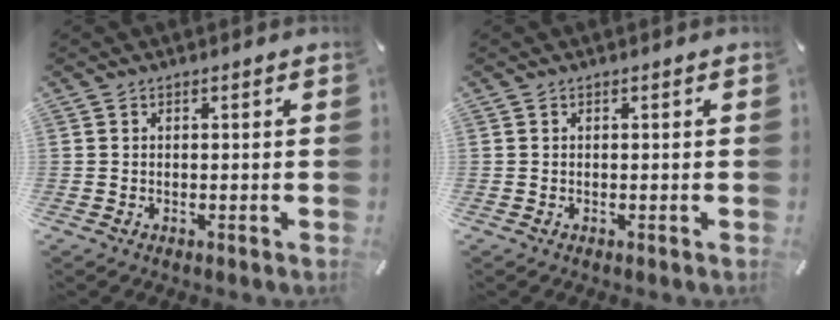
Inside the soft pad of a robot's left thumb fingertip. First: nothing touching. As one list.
[{"total": 0.0}]